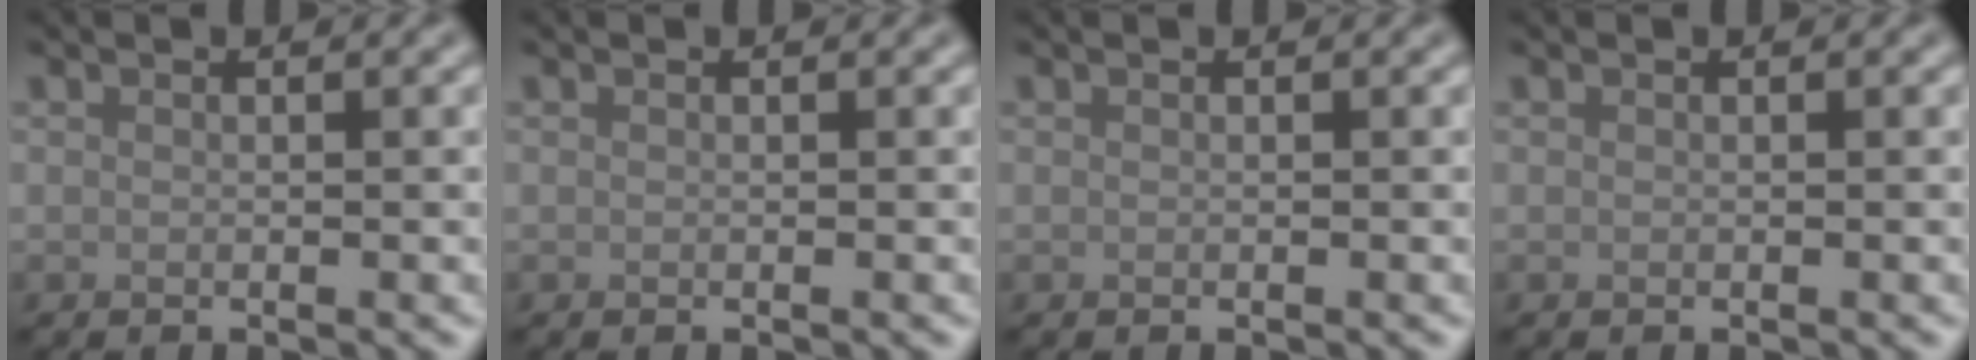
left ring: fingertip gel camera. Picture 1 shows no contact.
{"total": 0.0}
{"total": 0.0}
{"total": 0.0}